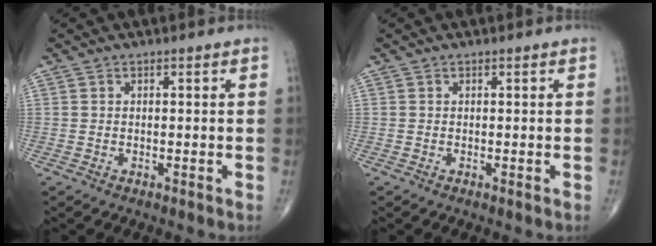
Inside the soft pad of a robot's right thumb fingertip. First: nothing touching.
{"total": 0.0}